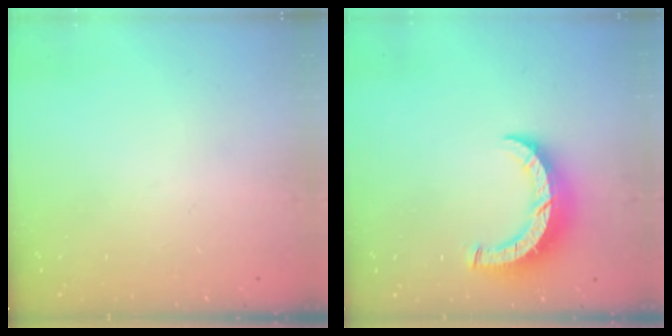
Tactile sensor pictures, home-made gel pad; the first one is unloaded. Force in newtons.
{"total": 8.4, "press": 8.4, "slide": 0.7}